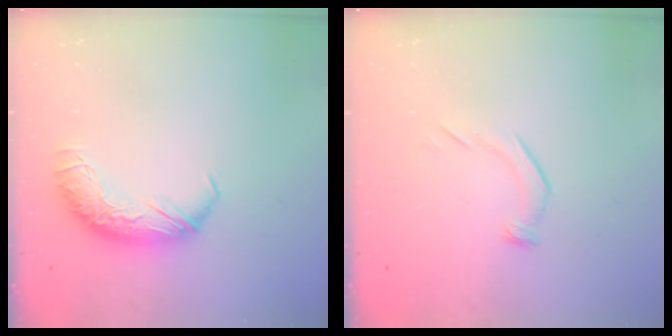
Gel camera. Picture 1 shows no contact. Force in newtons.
{"total": 5.1, "press": 4.9, "slide": 1.6}